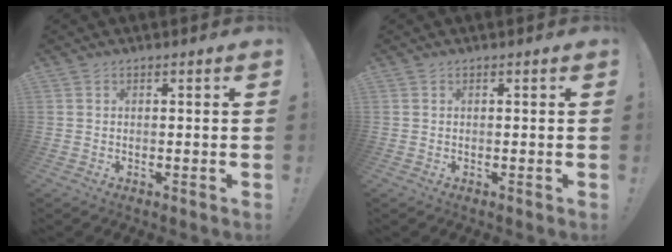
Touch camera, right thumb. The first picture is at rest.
{"total": 0.0}